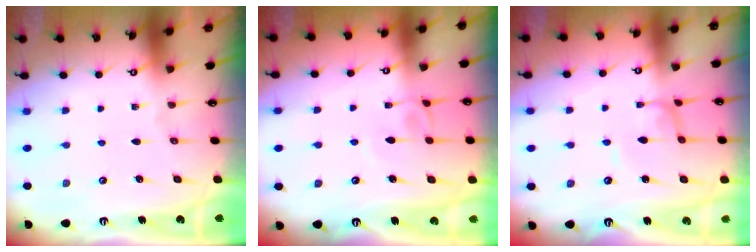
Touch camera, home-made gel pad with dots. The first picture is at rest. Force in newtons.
{"total": 4.1, "press": 4.1, "slide": 0.2}
{"total": 0.9, "press": 0.9, "slide": 0.1}